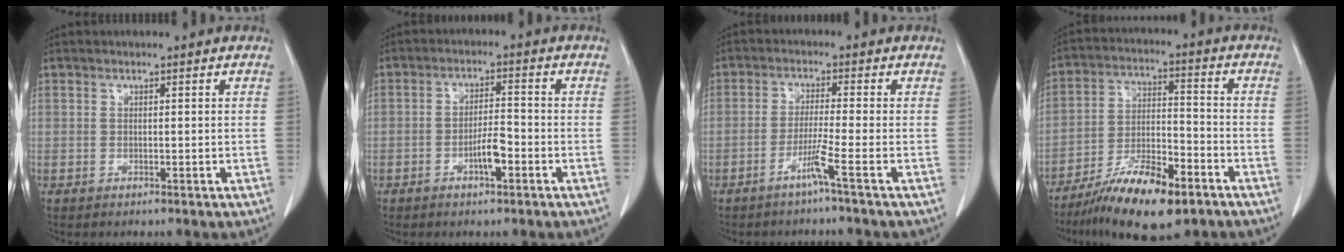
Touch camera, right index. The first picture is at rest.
{"total": 4.3, "force": [-1.9, 1.0, 3.7], "torque": [-0.067, 0.004, -0.034]}
{"total": 3.7, "force": [-2.2, -1.3, 2.7], "torque": [-0.055, -0.006, -0.050]}
{"total": 13.5, "force": [-8.9, 3.6, 9.5], "torque": [-0.164, -0.007, -0.154]}